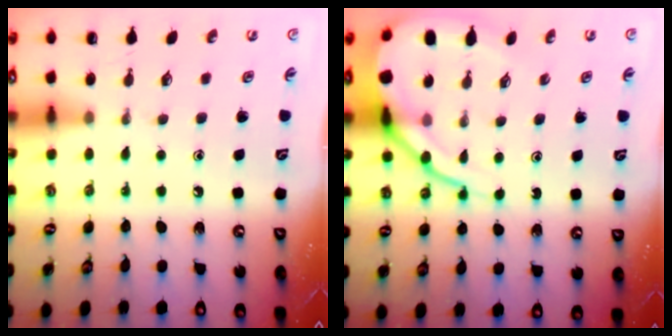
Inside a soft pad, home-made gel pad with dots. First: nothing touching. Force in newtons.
{"total": 12.8, "press": 12.7, "slide": 1.2}